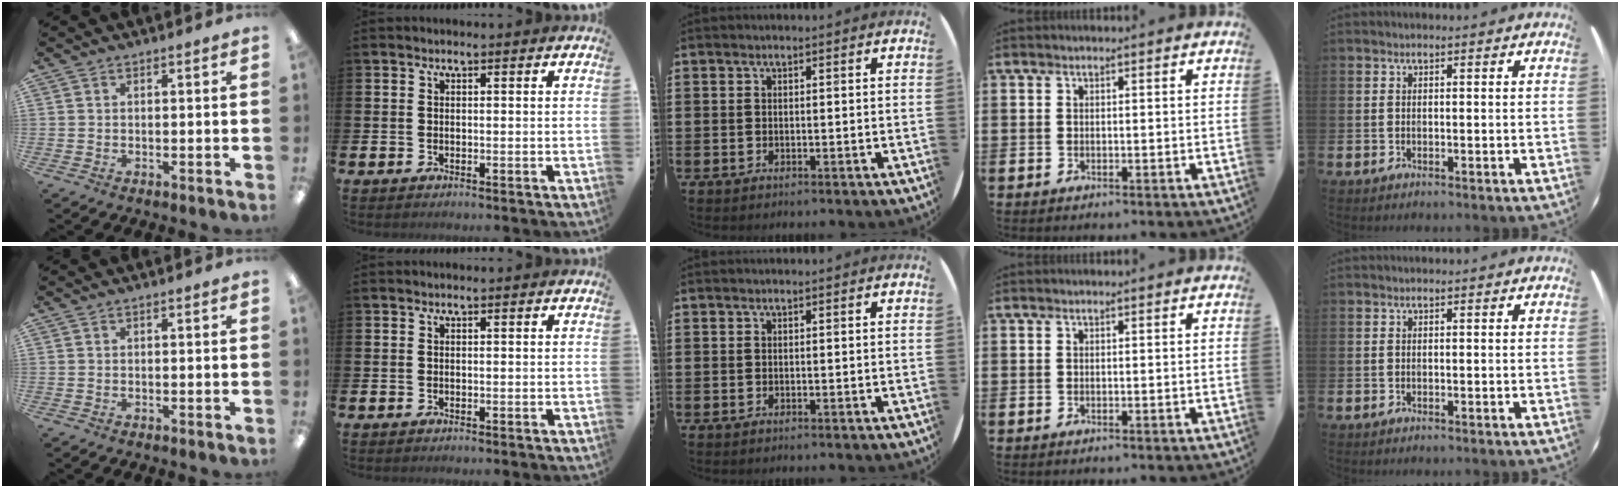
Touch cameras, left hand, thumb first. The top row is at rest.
{}